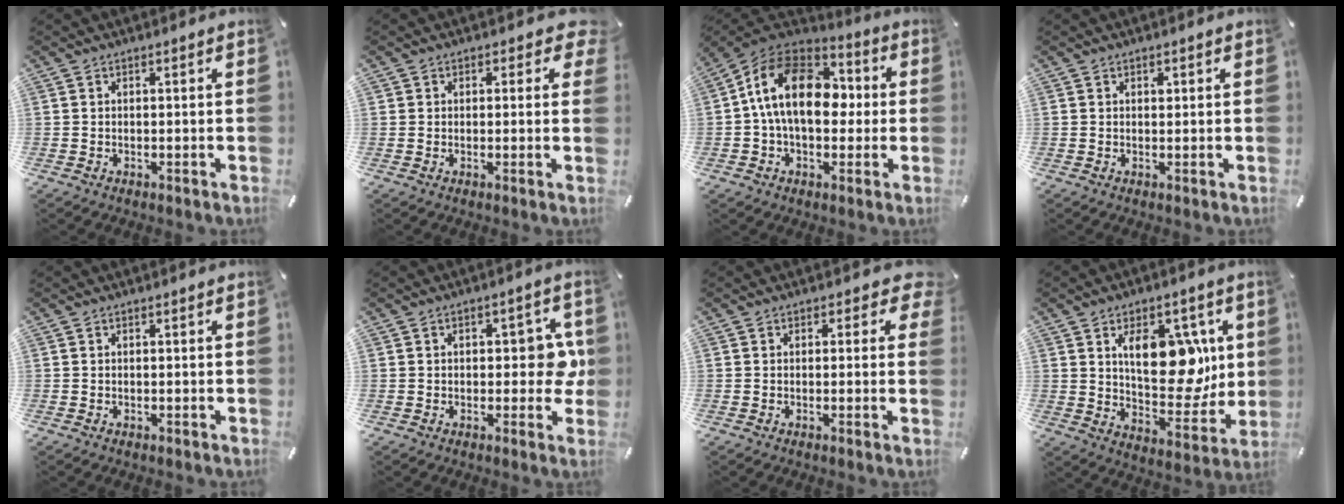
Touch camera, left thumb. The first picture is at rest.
{"total": 3.5, "force": [1.3, 2.6, 2.1], "torque": [-0.010, -0.004, 0.017]}
{"total": 17.8, "force": [1.0, 11.9, 13.2], "torque": [-0.245, 0.016, 0.014]}
{"total": 0.8, "force": [0.3, 0.6, 0.4], "torque": [-0.001, -0.003, 0.005]}
{"total": 0.0}
{"total": 8.2, "force": [0.4, 4.8, 6.6], "torque": [-0.071, -0.001, 0.001]}
{"total": 3.9, "force": [1.1, 2.4, 2.9], "torque": [-0.028, -0.004, 0.011]}
{"total": 16.6, "force": [5.5, 9.6, 12.3], "torque": [-0.160, -0.024, 0.097]}